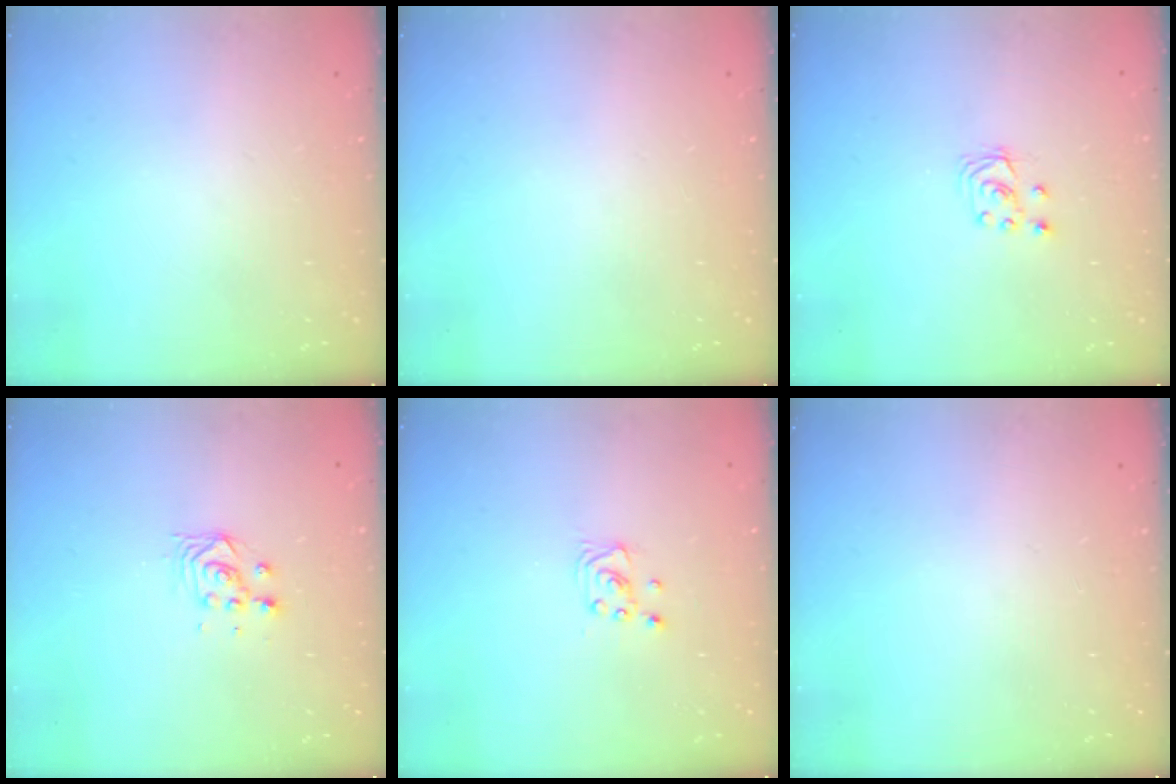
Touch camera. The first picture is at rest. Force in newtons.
{"total": 0.0}
{"total": 3.5, "press": 3.5, "slide": 0.4}
{"total": 3.4, "press": 3.4, "slide": 0.1}
{"total": 2.2, "press": 2.2, "slide": 0.2}
{"total": 0.0}